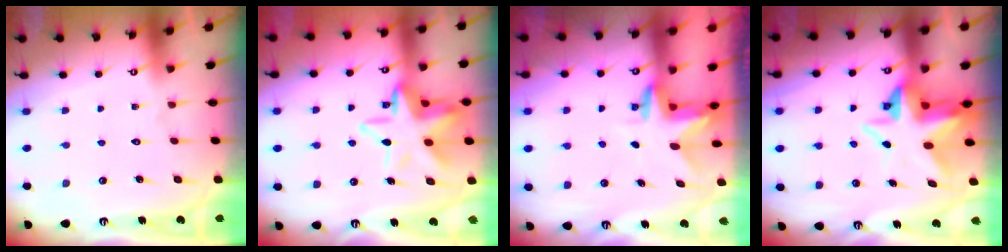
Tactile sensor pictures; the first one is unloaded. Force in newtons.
{"total": 12.9, "press": 12.6, "slide": 2.5}
{"total": 2.9, "press": 2.9, "slide": 0.1}
{"total": 6.9, "press": 6.7, "slide": 1.5}